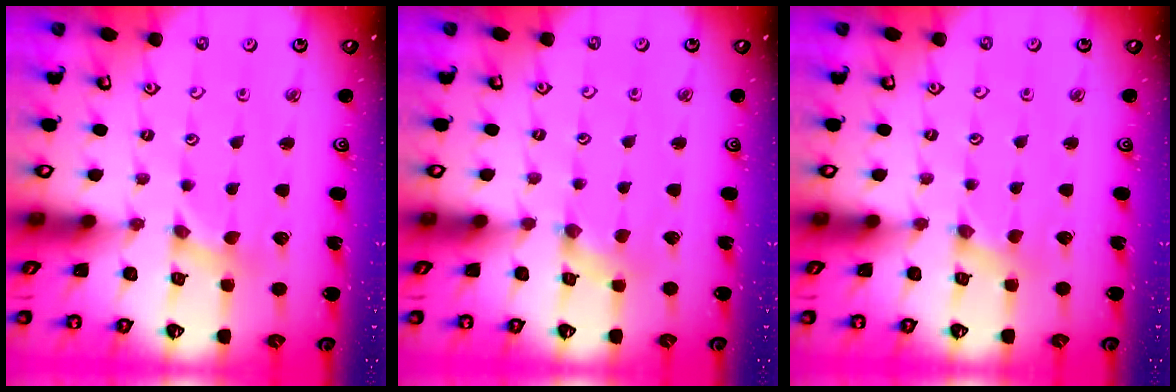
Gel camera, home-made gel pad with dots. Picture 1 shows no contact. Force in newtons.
{"total": 0.9, "press": 0.9, "slide": 0.3}
{"total": 0.0}